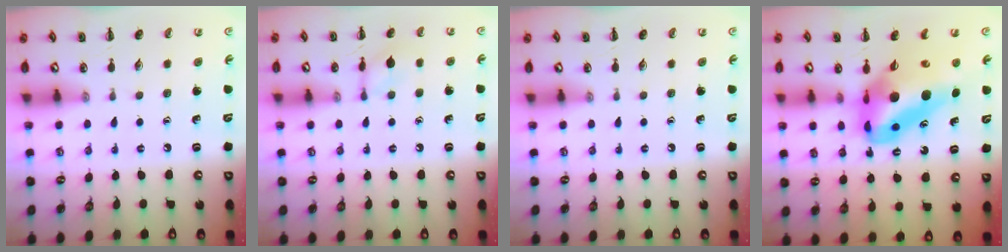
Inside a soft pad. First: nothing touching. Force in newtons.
{"total": 6.5, "press": 6.5, "slide": 0.2}
{"total": 0.0}
{"total": 14.7, "press": 14.0, "slide": 4.4}